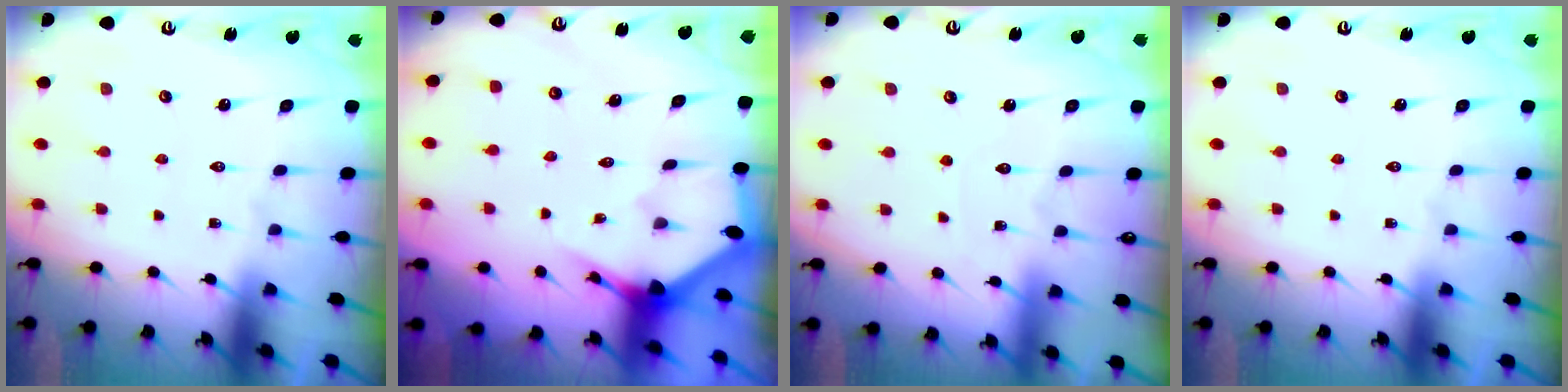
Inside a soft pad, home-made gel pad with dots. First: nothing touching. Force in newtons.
{"total": 3.0, "press": 3.0, "slide": 0.2}
{"total": 2.4, "press": 2.4, "slide": 0.3}
{"total": 0.0}